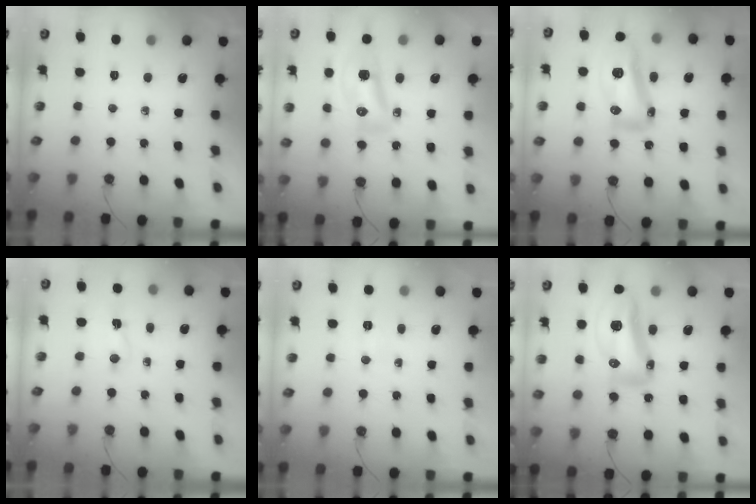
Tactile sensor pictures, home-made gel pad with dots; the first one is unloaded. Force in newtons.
{"total": 12.0, "press": 11.9, "slide": 1.5}
{"total": 26.2, "press": 20.4, "slide": 16.5}
{"total": 11.2, "press": 2.3, "slide": 11.0}
{"total": 4.4, "press": 2.8, "slide": 3.5}
{"total": 19.4, "press": 18.6, "slide": 5.8}